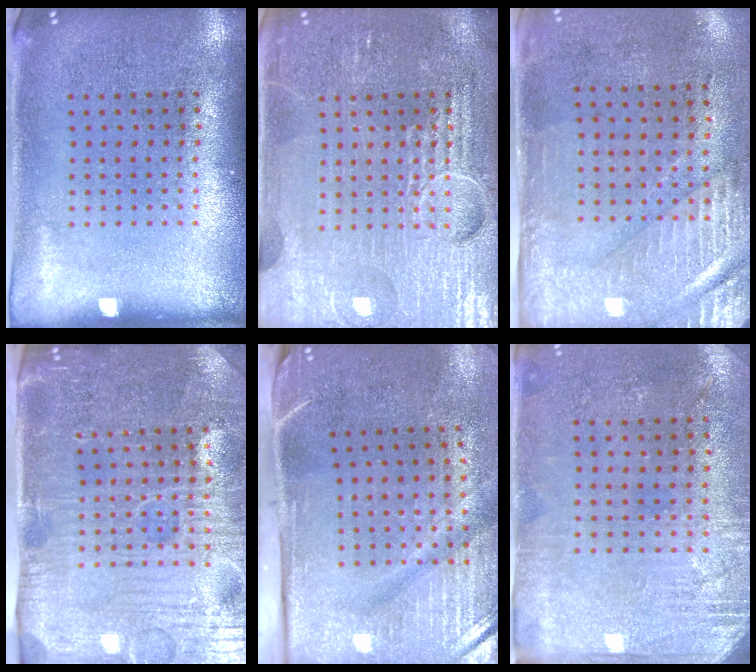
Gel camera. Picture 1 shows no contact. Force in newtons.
{"total": 4.5, "press": 4.5, "slide": 0.6}
{"total": 3.0, "press": 2.5, "slide": 1.6}
{"total": 5.0, "press": 4.5, "slide": 2.2}
{"total": 4.9, "press": 4.0, "slide": 2.8}
{"total": 2.8, "press": 2.5, "slide": 1.4}